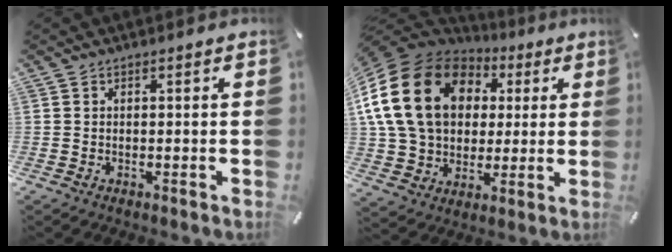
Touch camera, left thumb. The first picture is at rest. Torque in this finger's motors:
{"motor_torque": [1.83, 1.86, 2.77, 0.00, 0.93]}